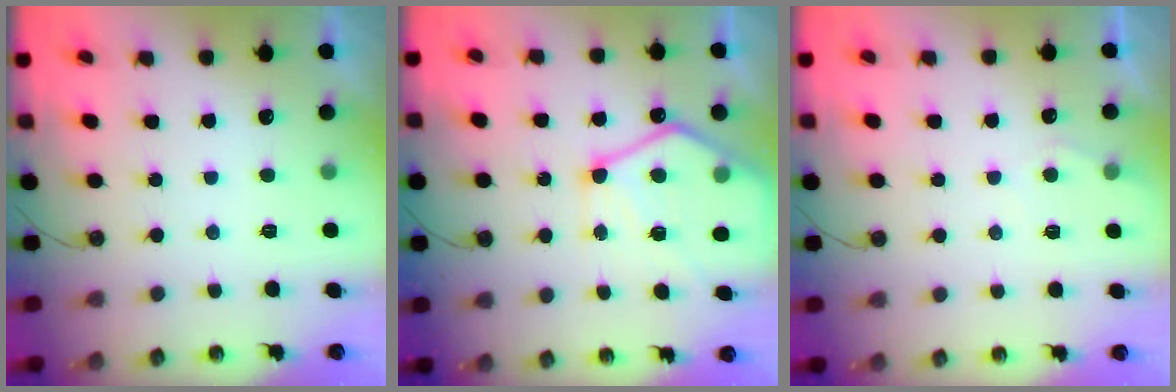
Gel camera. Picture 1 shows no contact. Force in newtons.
{"total": 16.5, "press": 16.4, "slide": 1.7}
{"total": 3.9, "press": 3.8, "slide": 0.5}